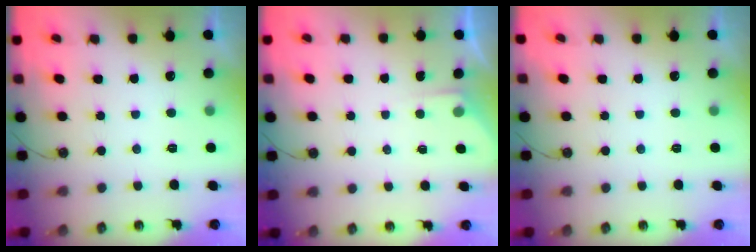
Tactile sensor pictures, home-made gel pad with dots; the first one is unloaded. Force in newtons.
{"total": 3.0, "press": 2.9, "slide": 0.5}
{"total": 0.0}